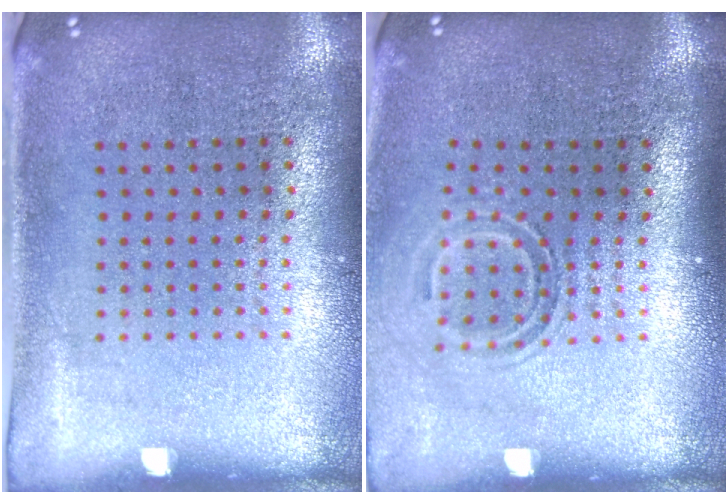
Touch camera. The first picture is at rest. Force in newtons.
{"total": 1.6, "press": 1.0, "slide": 1.2}